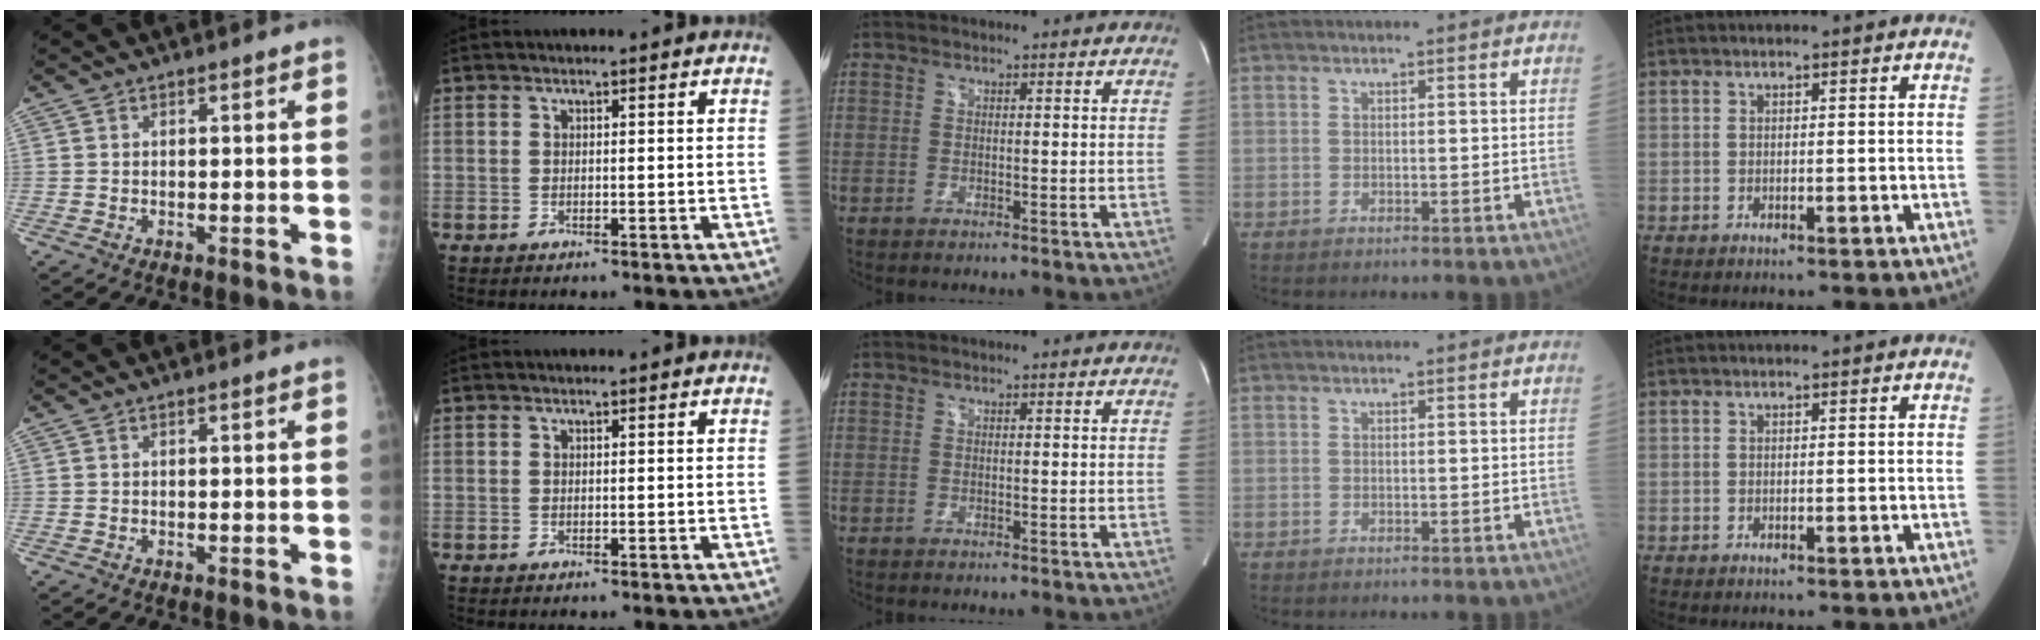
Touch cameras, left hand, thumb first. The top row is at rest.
{}